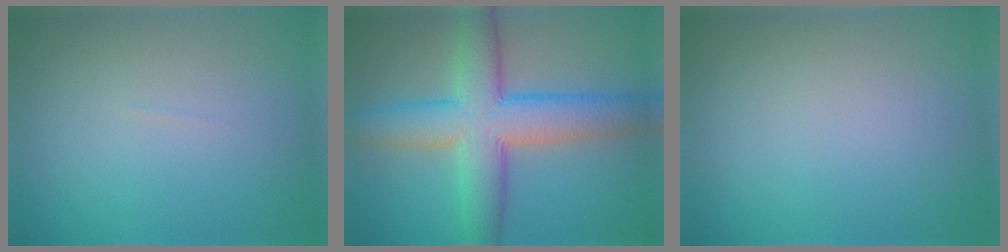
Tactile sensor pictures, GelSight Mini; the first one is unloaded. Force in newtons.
{"total": 8.7, "press": 8.7, "slide": 0.4}
{"total": 0.0}